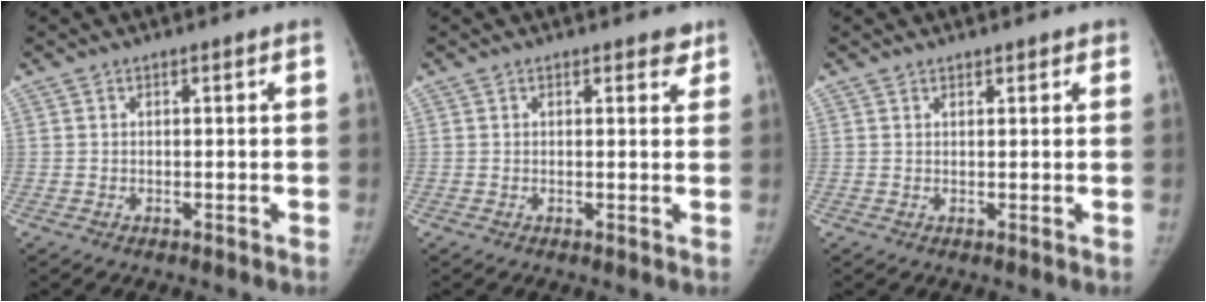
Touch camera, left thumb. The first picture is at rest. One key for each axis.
{"total": 2.1, "fx": 1.6, "fy": 1.1, "fz": 0.8, "tx": 0.012, "ty": -0.007, "tz": 0.013}
{"total": 1.6, "fx": 1.4, "fy": 0.8, "fz": 0.3, "tx": 0.012, "ty": -0.006, "tz": 0.015}